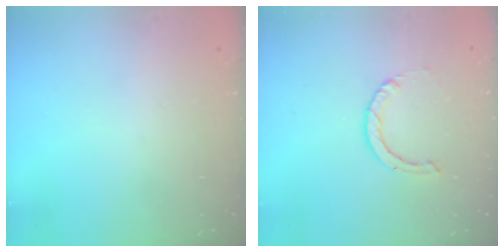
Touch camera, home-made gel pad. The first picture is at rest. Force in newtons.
{"total": 0.9, "press": 0.9, "slide": 0.1}